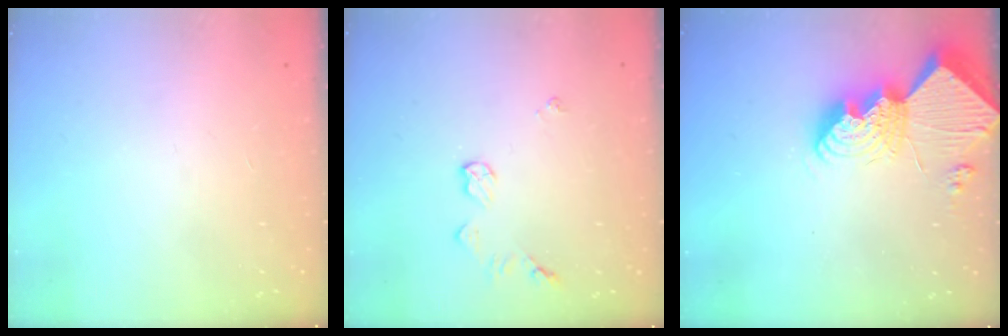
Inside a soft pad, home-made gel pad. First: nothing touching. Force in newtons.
{"total": 5.8, "press": 5.8, "slide": 0.6}
{"total": 16.8, "press": 16.8, "slide": 1.7}